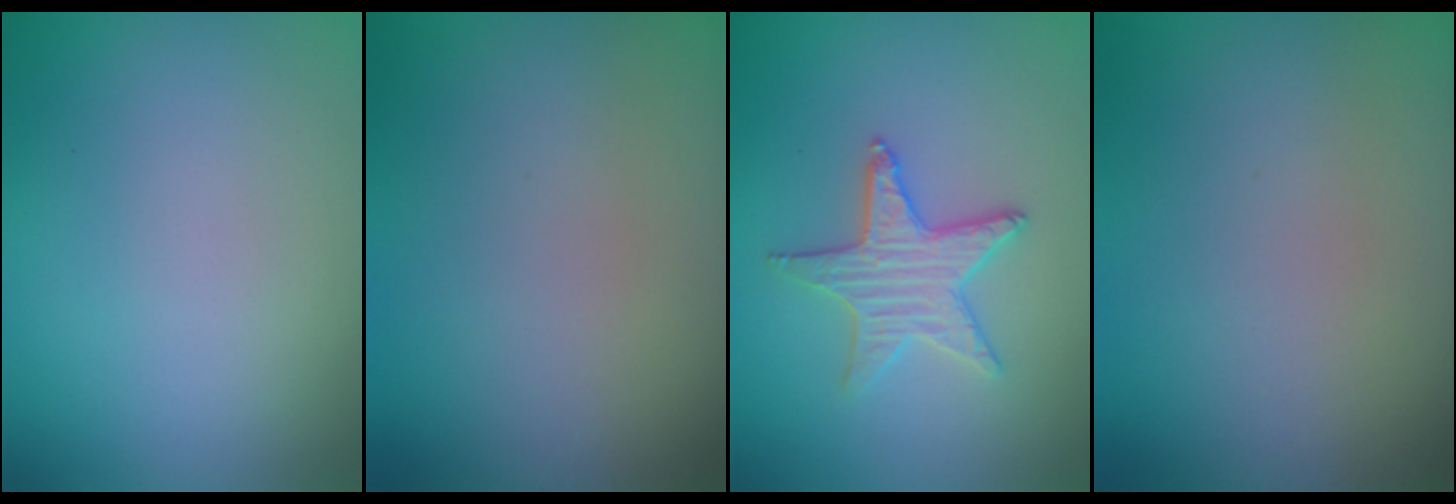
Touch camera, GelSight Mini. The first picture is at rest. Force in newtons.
{"total": 0.0}
{"total": 3.1, "press": 3.1, "slide": 0.4}
{"total": 0.0}